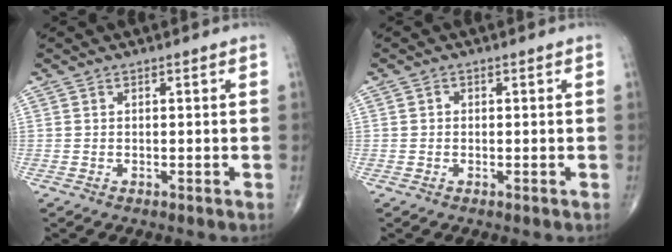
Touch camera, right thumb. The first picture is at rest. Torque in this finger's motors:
{"motor_torque": [-0.43, -0.20, -0.07, -0.09, -0.02]}